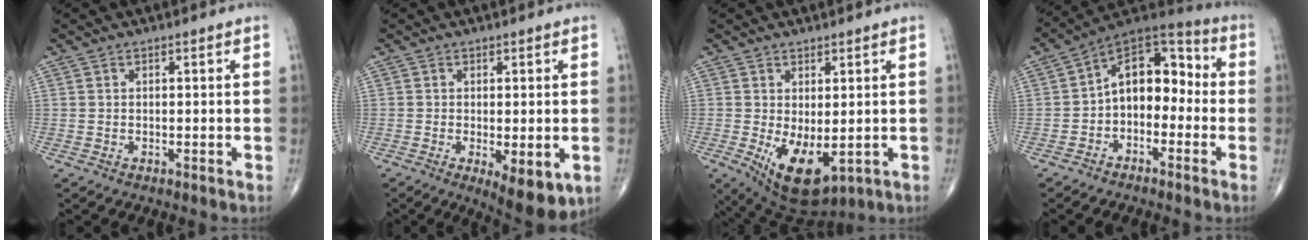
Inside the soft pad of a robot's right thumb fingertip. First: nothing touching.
{"total": 8.5, "force": [-2.6, 3.1, 7.5], "torque": [-0.098, -0.019, -0.032]}
{"total": 10.0, "force": [-1.8, 4.9, 8.5], "torque": [-0.131, -0.015, -0.007]}
{"total": 12.2, "force": [-1.6, 8.0, 9.1], "torque": [-0.099, 0.052, -0.047]}